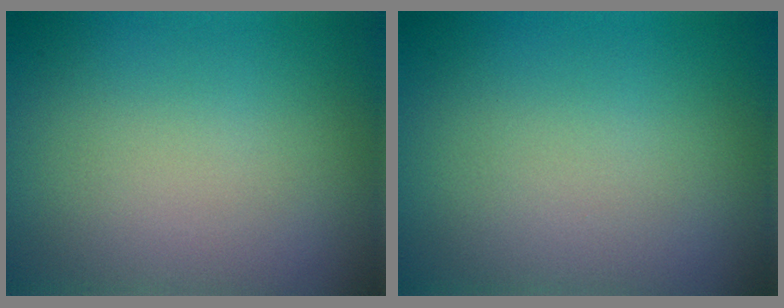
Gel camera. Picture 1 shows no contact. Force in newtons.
{"total": 0.0}